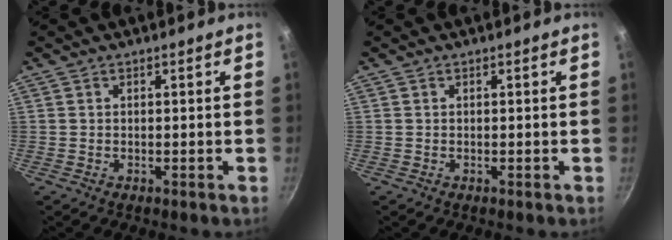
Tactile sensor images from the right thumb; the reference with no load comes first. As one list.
[{"total": 0.0}]